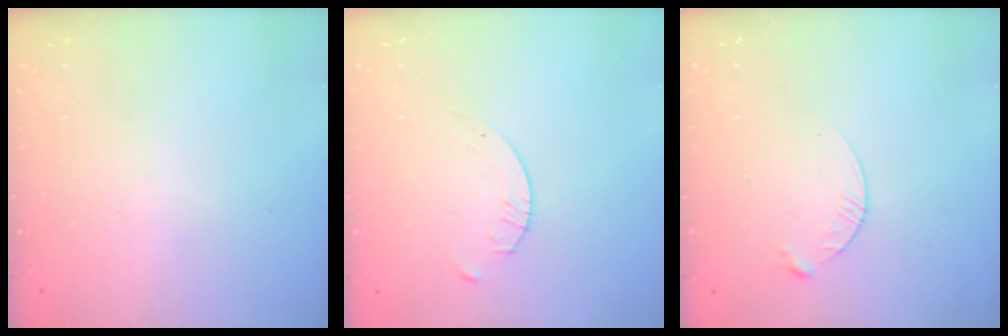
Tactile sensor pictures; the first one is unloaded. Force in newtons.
{"total": 2.1, "press": 2.1, "slide": 0.3}
{"total": 3.7, "press": 3.7, "slide": 0.4}